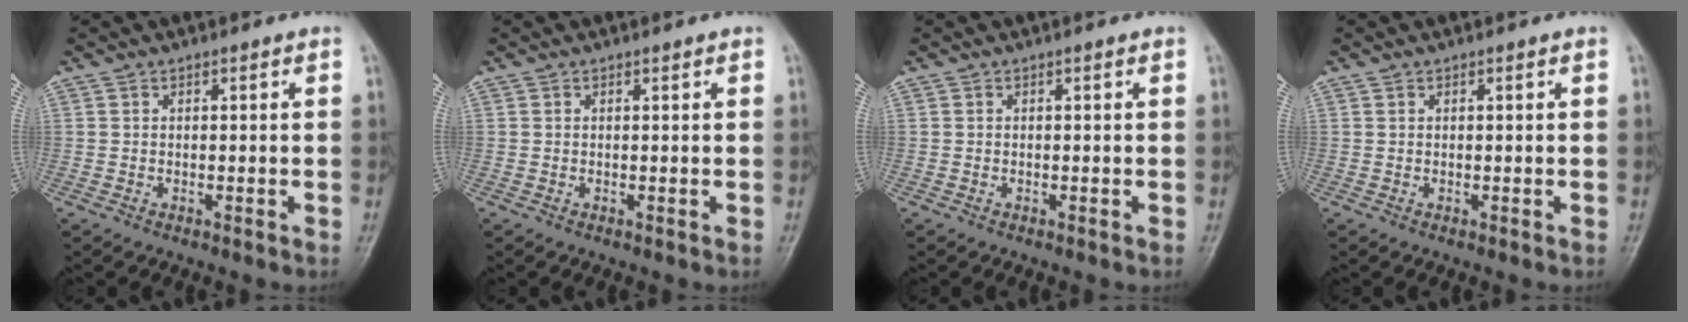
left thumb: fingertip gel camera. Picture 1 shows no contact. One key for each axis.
{"total": 0.0}
{"total": 0.0}
{"total": 0.0}